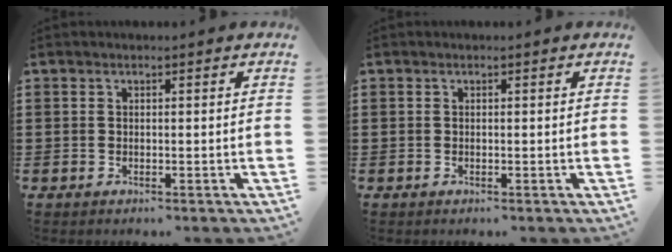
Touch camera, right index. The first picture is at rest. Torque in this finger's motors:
{"motor_torque": [0.96, 1.18, 0.00, -0.01]}